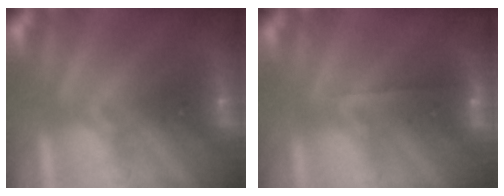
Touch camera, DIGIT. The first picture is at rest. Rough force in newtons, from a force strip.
{"total": 1.8}